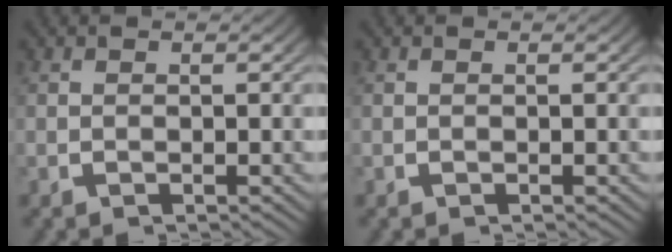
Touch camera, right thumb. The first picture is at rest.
{"total": 0.0}